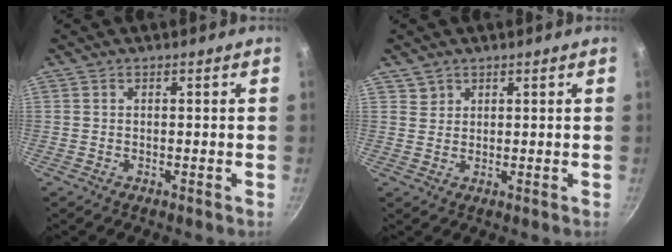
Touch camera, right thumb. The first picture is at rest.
{"total": 2.1, "force": [1.3, 1.6, 0.0], "torque": [0.018, 0.006, 0.023]}